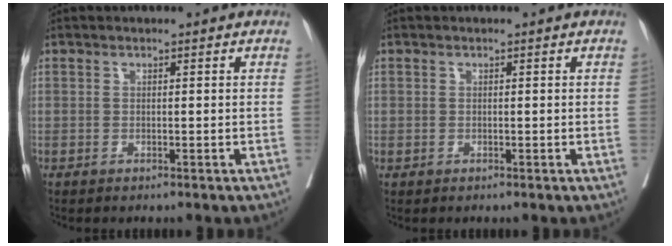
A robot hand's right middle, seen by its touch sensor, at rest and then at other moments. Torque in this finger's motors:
{"motor_torque": [1.13, -1.01, 0.01, -0.13]}